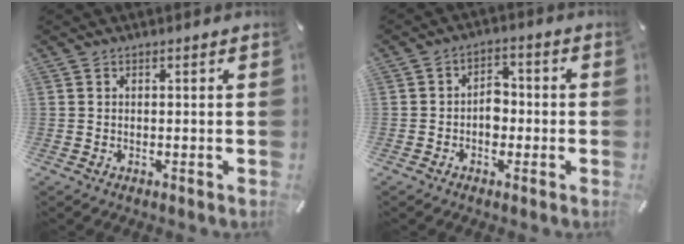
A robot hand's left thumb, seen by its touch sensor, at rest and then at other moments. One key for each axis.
{"total": 5.1, "fx": -1.2, "fy": 3.7, "fz": 3.2, "tx": -0.042, "ty": 0.005, "tz": -0.025}